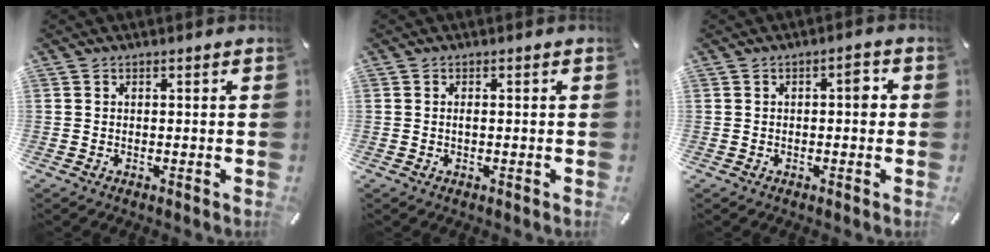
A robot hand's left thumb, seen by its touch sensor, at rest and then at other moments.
{"total": 0.8, "force": [0.0, 0.2, 0.7], "torque": [-0.016, -0.002, 0.000]}
{"total": 3.3, "force": [0.0, 1.5, 3.0], "torque": [-0.042, 0.006, -0.007]}